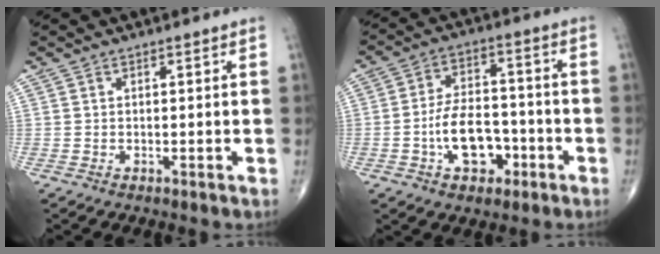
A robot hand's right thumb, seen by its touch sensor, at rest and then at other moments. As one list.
[{"total": 10.6, "force": [-3.7, 6.4, 7.6], "torque": [-0.107, 0.035, -0.062]}]